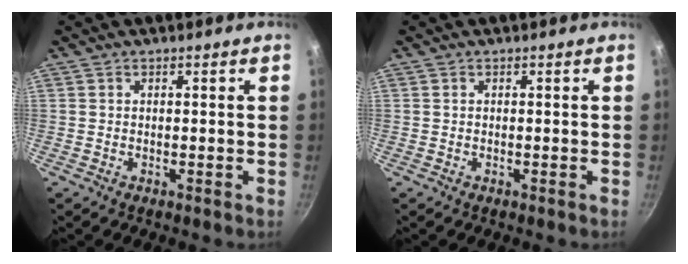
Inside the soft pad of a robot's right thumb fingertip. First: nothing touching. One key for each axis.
{"total": 0.0}